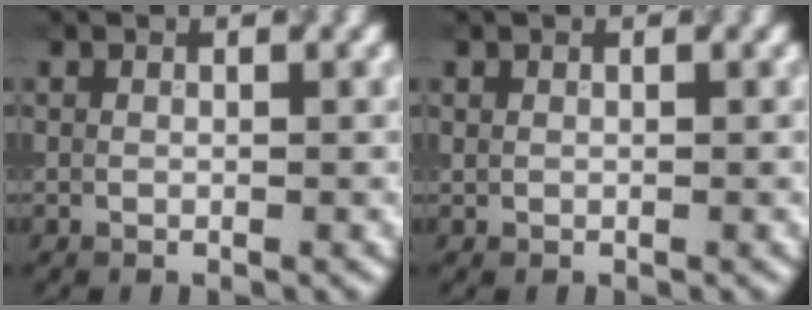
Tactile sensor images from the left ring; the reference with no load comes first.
{"total": 0.0}